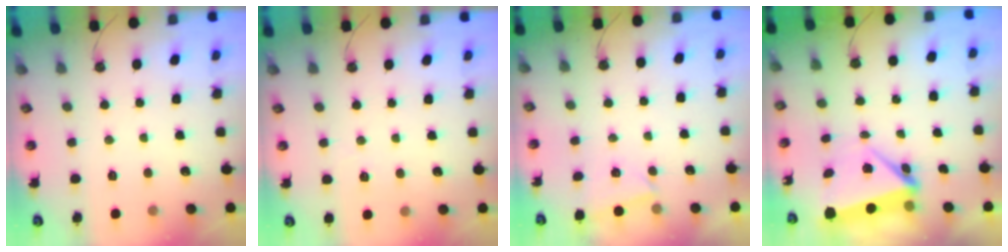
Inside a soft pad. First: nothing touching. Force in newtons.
{"total": 2.7, "press": 2.5, "slide": 1.1}
{"total": 2.5, "press": 1.9, "slide": 1.7}
{"total": 5.9, "press": 5.9, "slide": 0.8}